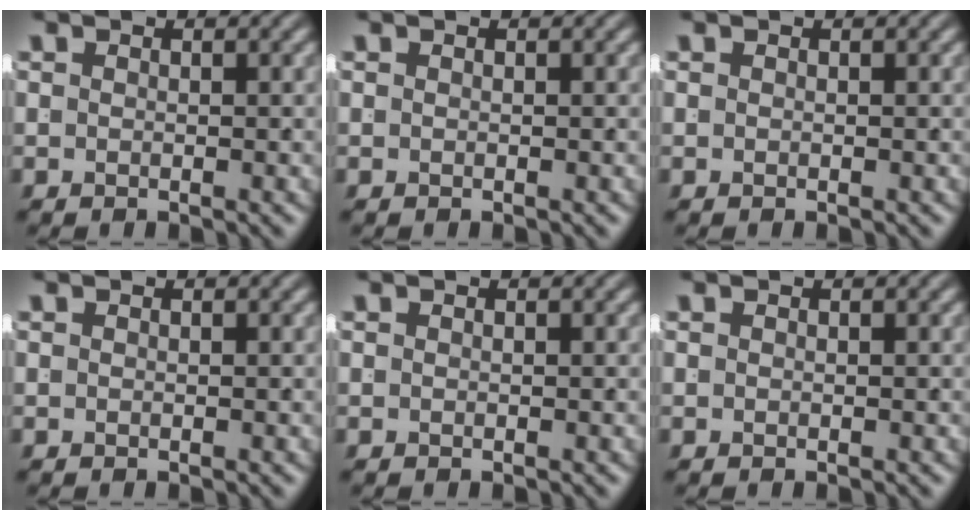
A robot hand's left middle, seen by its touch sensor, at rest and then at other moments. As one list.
[{"total": 0.0}, {"total": 0.0}, {"total": 0.0}, {"total": 0.0}, {"total": 0.0}]